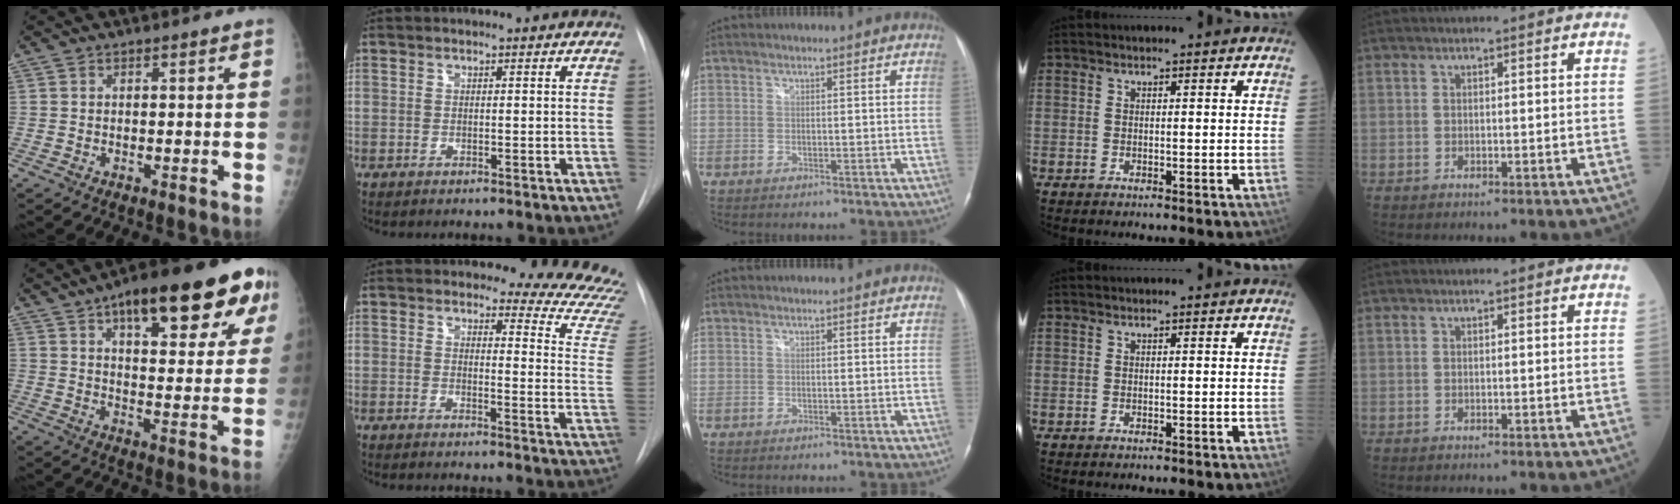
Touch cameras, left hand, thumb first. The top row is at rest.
{"thumb": {"total": 24.0, "force": [12.7, 7.9, 18.8], "torque": [-0.231, -0.016, 0.178]}, "index": {"total": 15.7, "force": [15.4, 1.9, 2.3], "torque": [0.005, -0.142, 0.137]}}